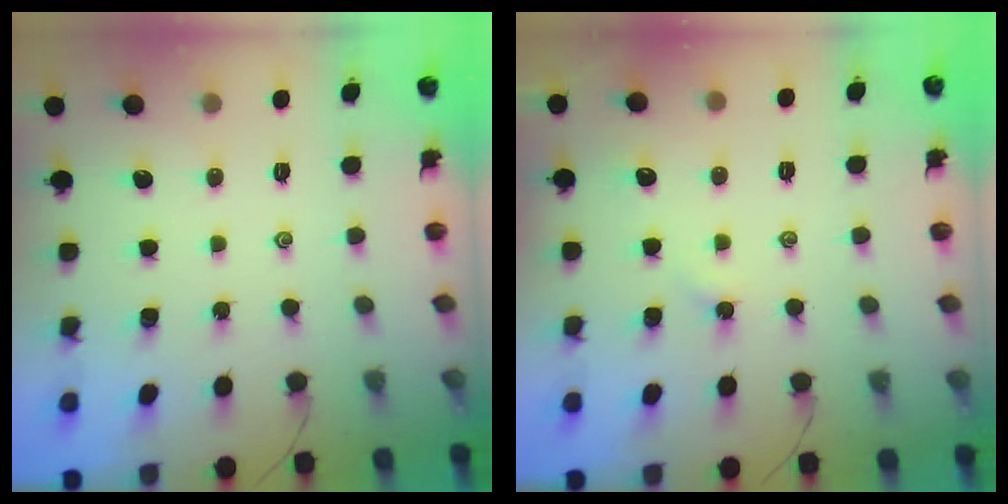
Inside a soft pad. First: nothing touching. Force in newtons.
{"total": 3.6, "press": 3.6, "slide": 0.6}